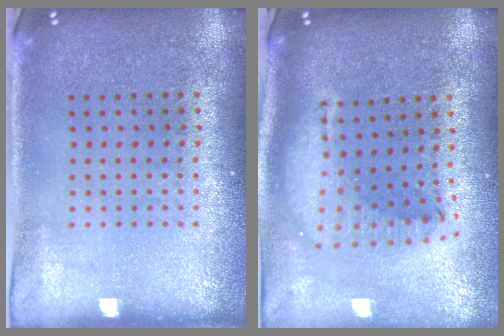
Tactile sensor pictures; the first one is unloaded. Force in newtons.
{"total": 2.2, "press": 1.7, "slide": 1.4}